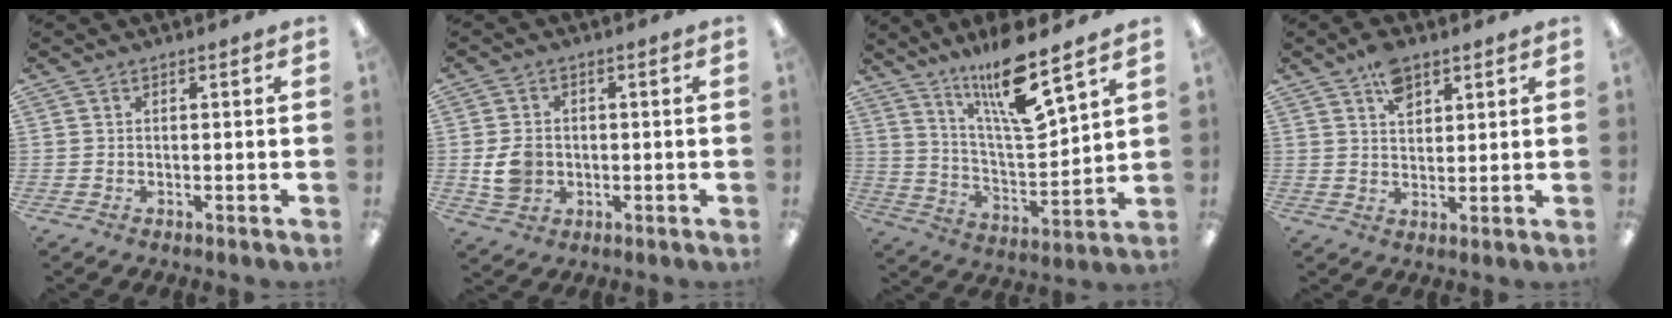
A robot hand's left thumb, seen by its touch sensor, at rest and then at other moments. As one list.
[{"total": 6.2, "force": [-0.7, 5.1, 3.4], "torque": [-0.058, 0.002, -0.013]}, {"total": 15.6, "force": [11.9, 2.4, 9.9], "torque": [-0.176, -0.075, 0.192]}, {"total": 6.3, "force": [3.9, 3.5, 3.5], "torque": [-0.047, -0.014, 0.065]}]